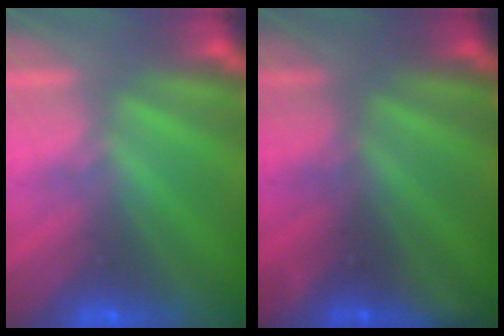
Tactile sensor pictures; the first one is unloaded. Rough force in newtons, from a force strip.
{"total": 2.4}